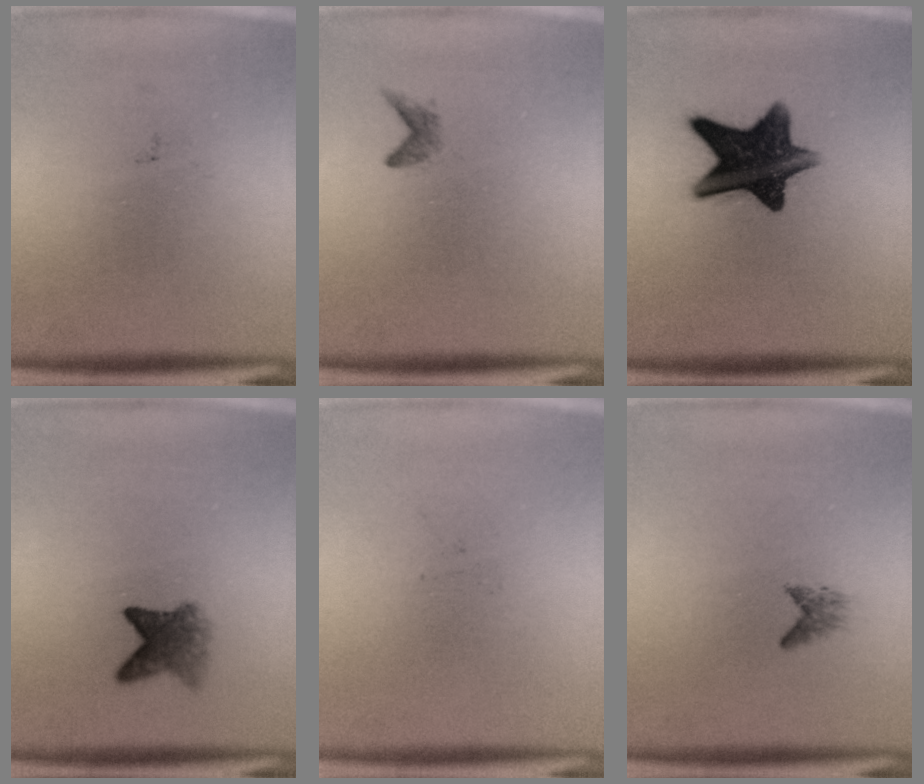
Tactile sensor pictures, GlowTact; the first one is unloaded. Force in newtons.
{"total": 0.9}
{"total": 12.8}
{"total": 3.8}
{"total": 0.0}
{"total": 1.1}